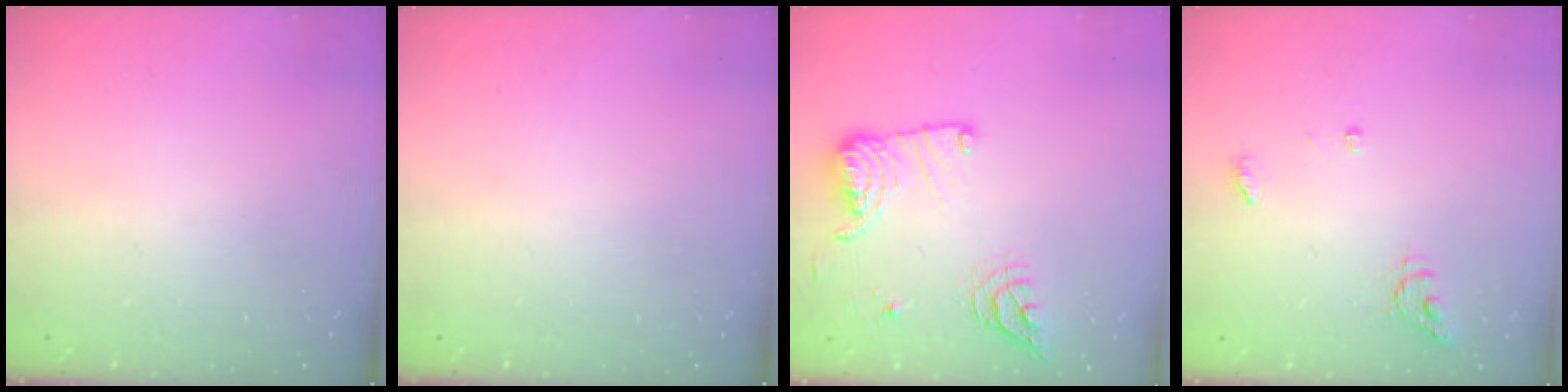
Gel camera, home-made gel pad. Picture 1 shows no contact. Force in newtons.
{"total": 0.0}
{"total": 15.8, "press": 15.0, "slide": 4.9}
{"total": 5.3, "press": 5.3, "slide": 0.4}